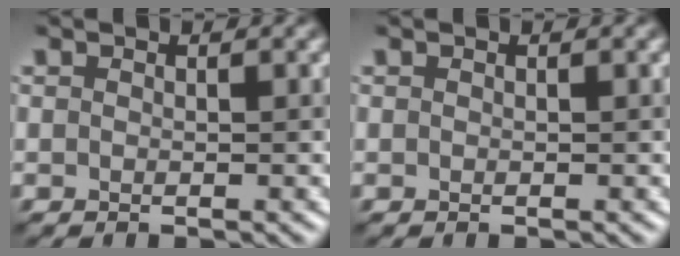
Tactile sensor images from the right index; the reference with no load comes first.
{"total": 0.0}